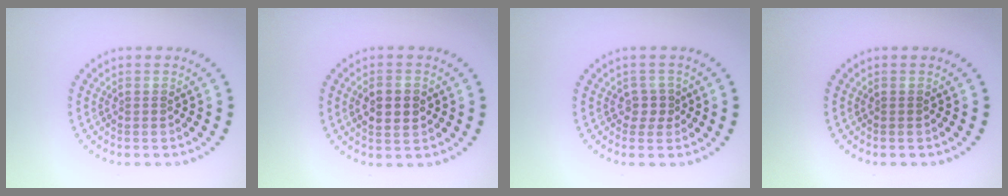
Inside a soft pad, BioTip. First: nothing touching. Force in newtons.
{"total": 3.1, "press": 3.1, "slide": 0.1}
{"total": 1.5, "press": 1.1, "slide": 1.0}
{"total": 0.0}